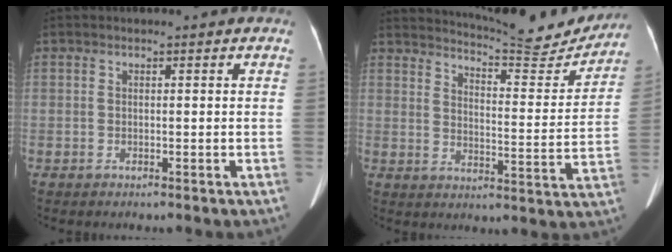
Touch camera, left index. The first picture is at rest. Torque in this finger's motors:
{"motor_torque": [0.56, -0.98, 0.01, 0.05]}